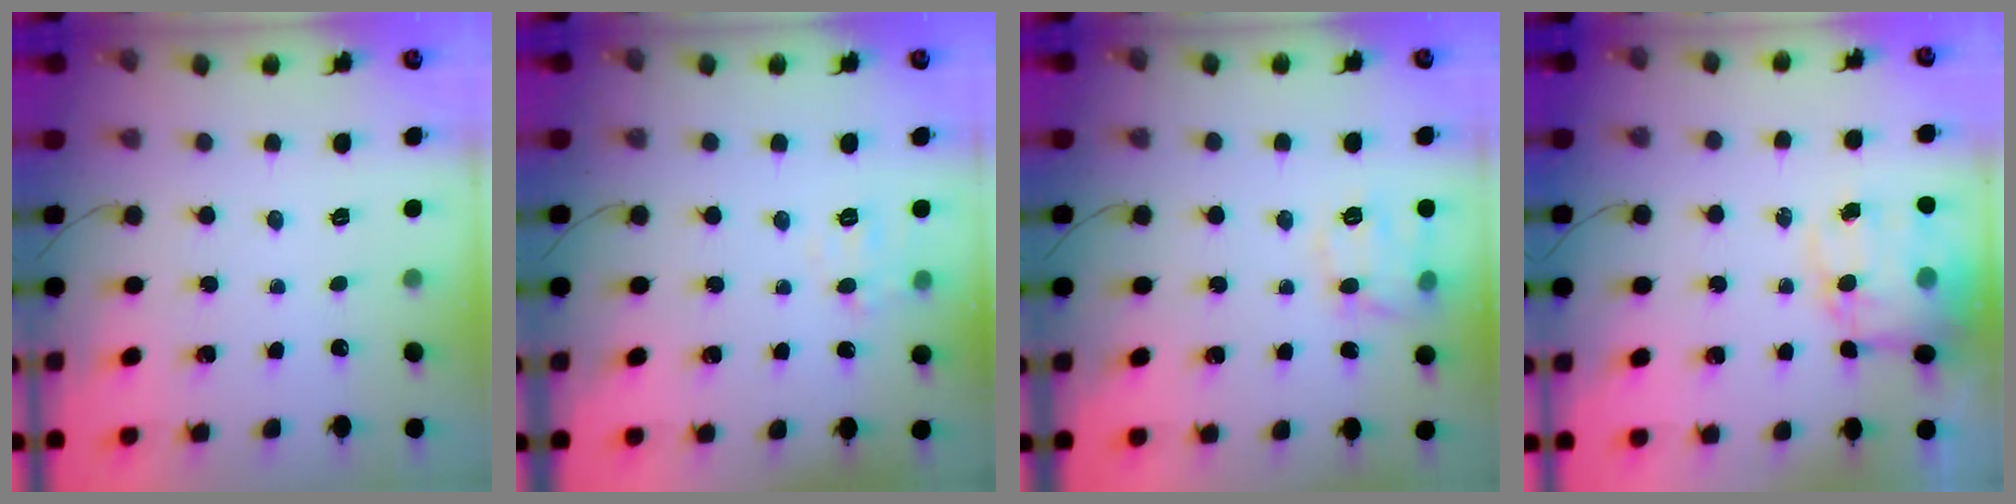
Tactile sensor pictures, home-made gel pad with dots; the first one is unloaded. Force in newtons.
{"total": 5.4, "press": 5.2, "slide": 1.3}
{"total": 11.5, "press": 11.4, "slide": 0.7}
{"total": 14.0, "press": 13.6, "slide": 3.5}